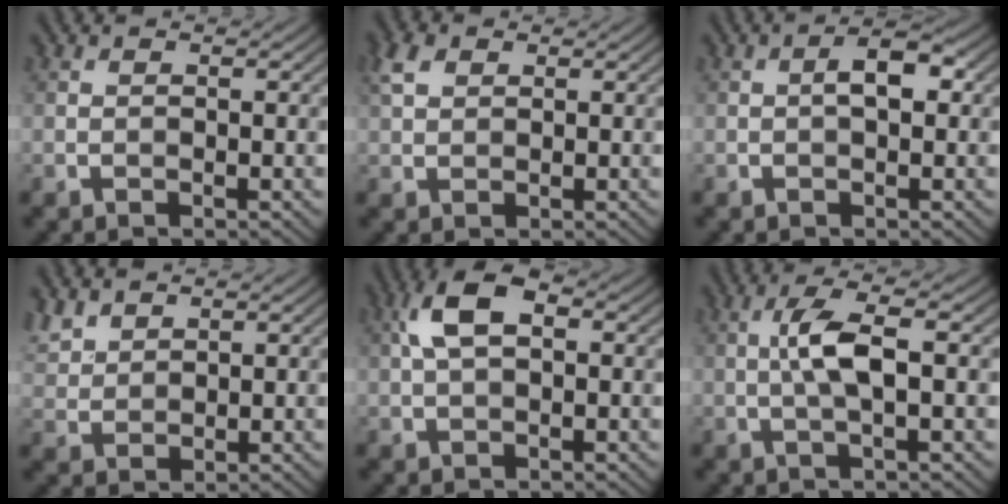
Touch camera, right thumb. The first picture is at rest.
{"total": 2.9, "force": [1.4, 1.9, 1.7], "torque": [-0.044, 0.010, 0.025]}
{"total": 3.2, "force": [0.2, 1.4, 2.9], "torque": [-0.045, 0.008, -0.003]}
{"total": 3.8, "force": [2.9, 2.0, 1.6], "torque": [-0.050, 0.005, 0.067]}
{"total": 6.0, "force": [1.3, 3.1, 5.0], "torque": [-0.111, 0.015, 0.019]}
{"total": 4.7, "force": [0.1, 1.0, 4.6], "torque": [-0.094, 0.012, -0.003]}